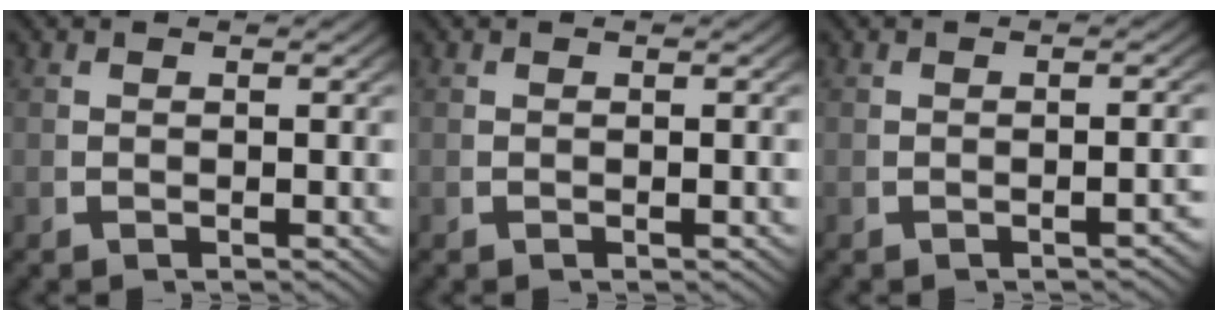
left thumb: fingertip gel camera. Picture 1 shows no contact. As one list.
[{"total": 0.0}, {"total": 1.3, "force": [-1.0, 0.1, 0.8], "torque": [-0.016, 0.004, -0.014]}]